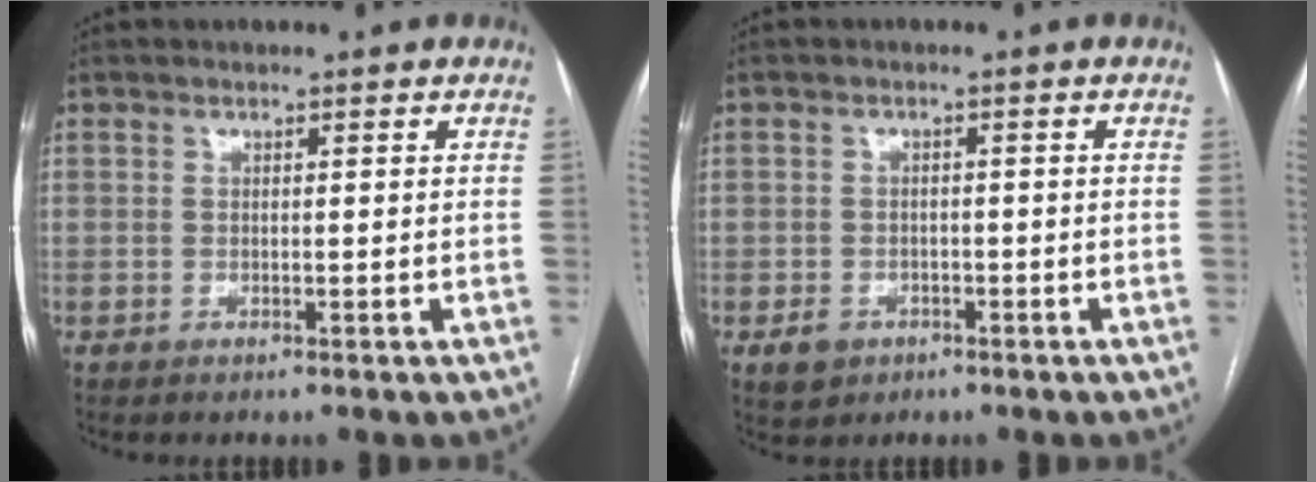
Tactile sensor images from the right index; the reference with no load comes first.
{"total": 3.4, "force": [-1.6, 2.8, 0.9], "torque": [-0.013, 0.007, -0.017]}